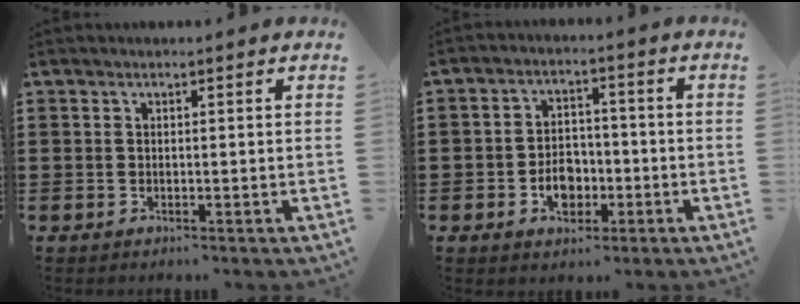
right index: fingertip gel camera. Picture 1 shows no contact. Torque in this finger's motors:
{"motor_torque": [2.14, 0.00, 0.57, -0.10]}